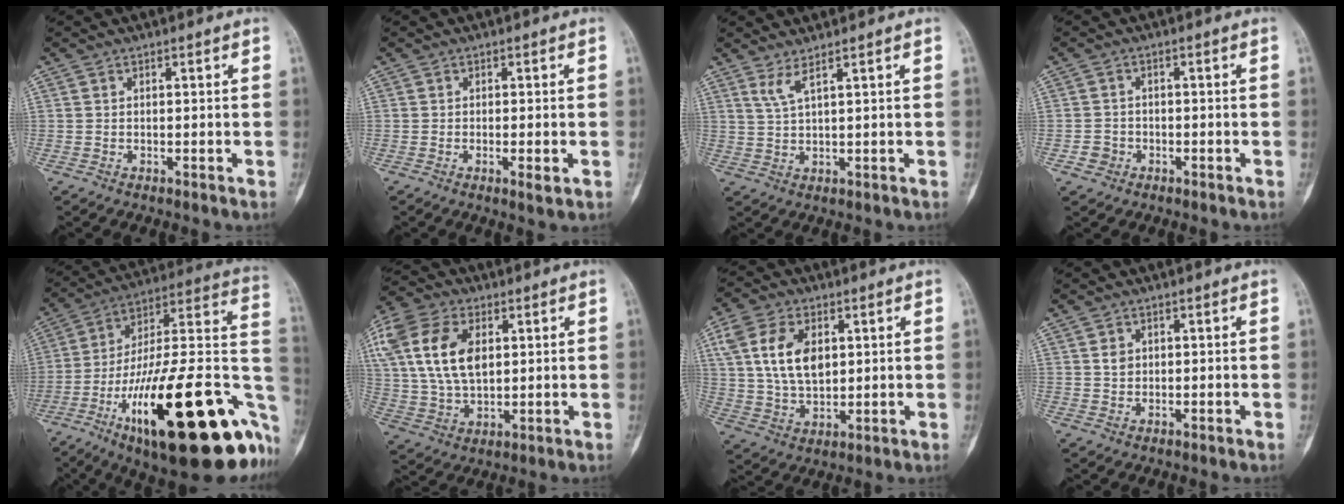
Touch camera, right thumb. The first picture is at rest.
{"total": 2.1, "force": [-0.5, 0.5, 2.0], "torque": [-0.031, -0.005, -0.007]}
{"total": 2.9, "force": [2.0, 0.0, 2.1], "torque": [-0.050, -0.020, 0.048]}
{"total": 2.3, "force": [-1.0, 2.1, 0.3], "torque": [0.006, 0.013, -0.020]}
{"total": 38.0, "force": [-14.0, 11.7, 33.3], "torque": [-0.419, 0.054, -0.215]}
{"total": 21.2, "force": [5.9, 13.5, 15.2], "torque": [-0.342, 0.015, 0.111]}
{"total": 11.8, "force": [3.1, 7.4, 8.7], "torque": [-0.154, -0.007, 0.063]}
{"total": 2.0, "force": [0.6, 1.7, 1.0], "torque": [-0.008, -0.002, 0.013]}